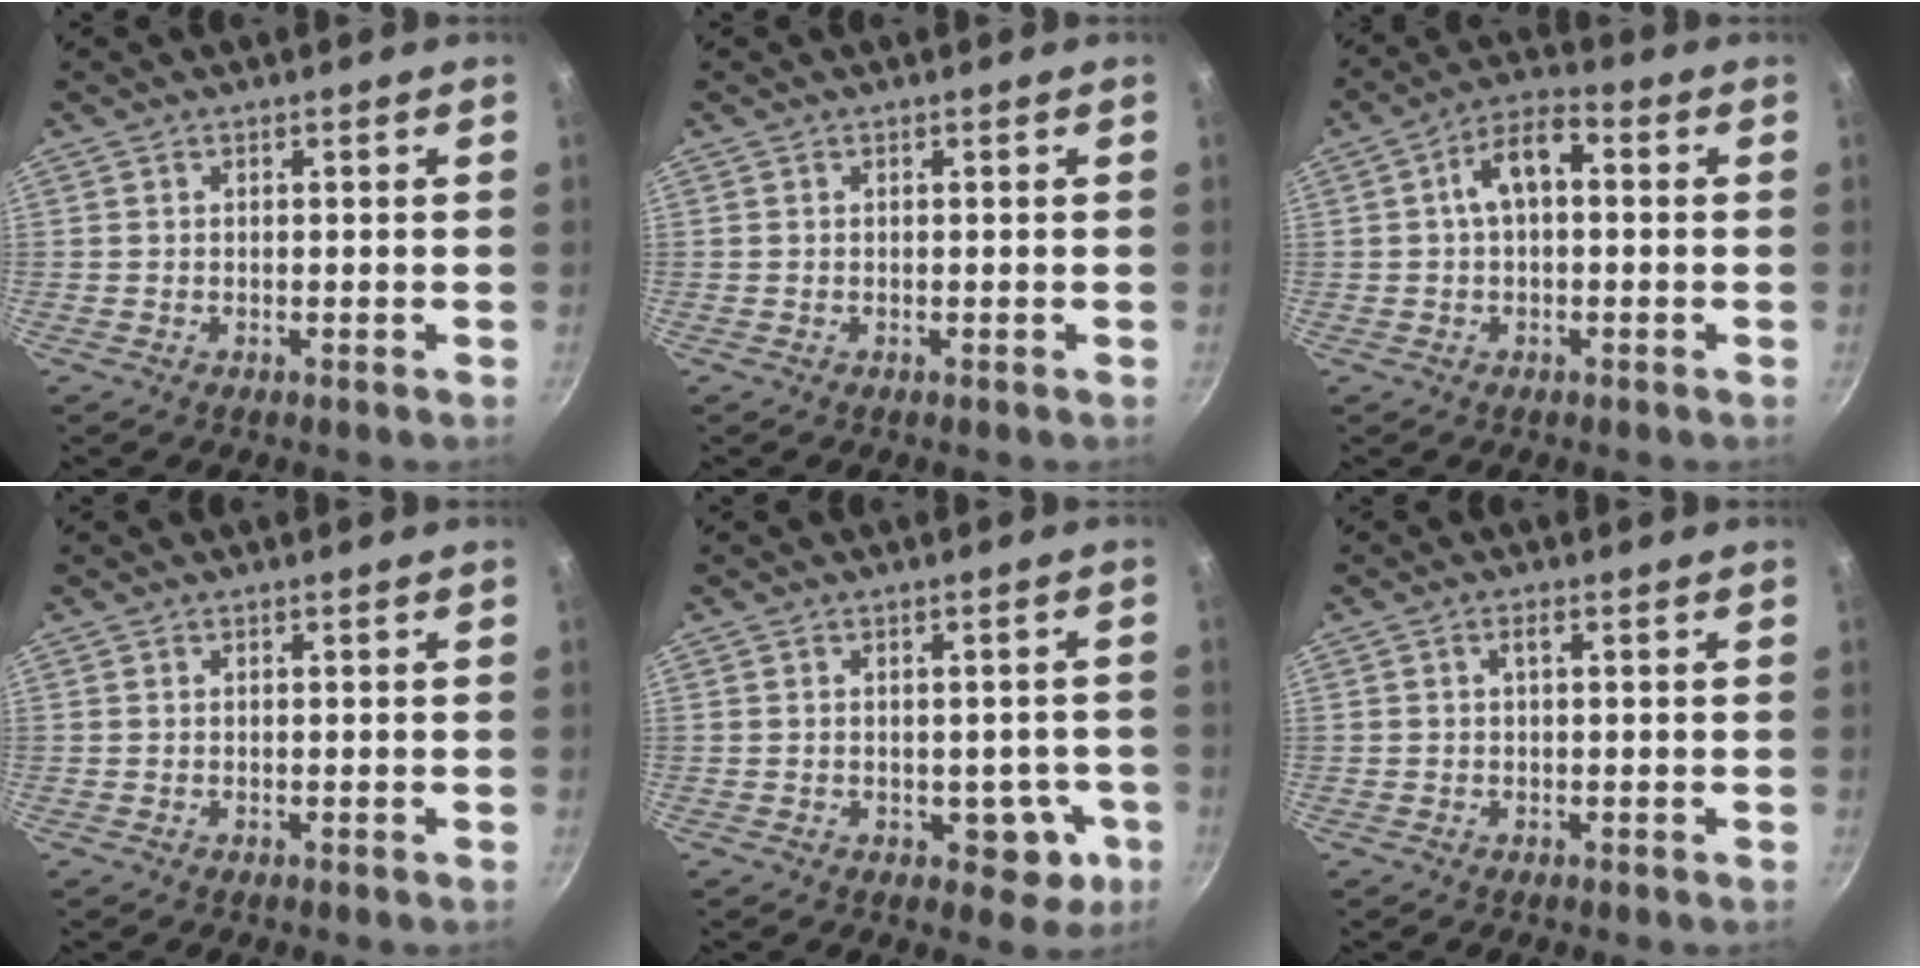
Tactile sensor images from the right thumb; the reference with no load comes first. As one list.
[{"total": 0.0}, {"total": 7.7, "force": [0.8, 4.4, 6.3], "torque": [-0.096, 0.030, 0.005]}, {"total": 0.0}, {"total": 6.4, "force": [-1.8, 4.1, 4.5], "torque": [-0.015, 0.016, -0.016]}, {"total": 1.2, "force": [0.2, 0.4, 1.1], "torque": [-0.021, 0.005, 0.003]}]